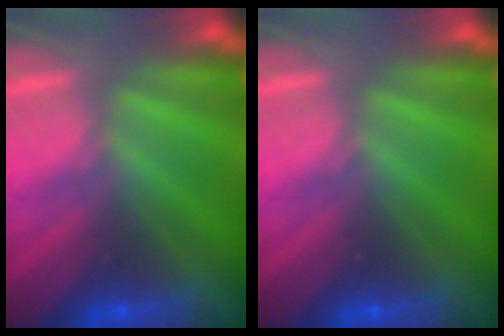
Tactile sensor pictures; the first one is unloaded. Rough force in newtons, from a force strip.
{"total": 0.0}